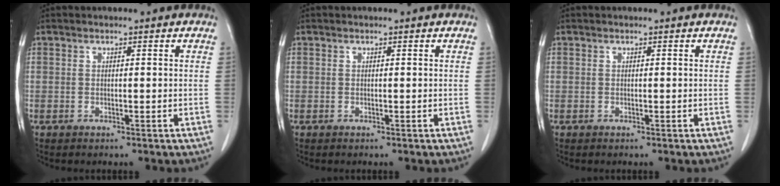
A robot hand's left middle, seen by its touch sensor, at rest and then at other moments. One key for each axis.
{"total": 0.0}
{"total": 0.0}